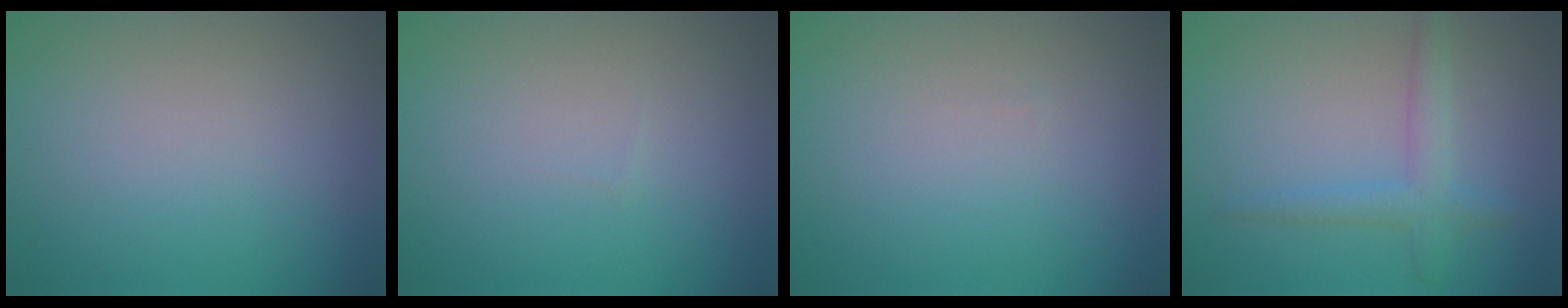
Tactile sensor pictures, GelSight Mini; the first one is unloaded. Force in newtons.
{"total": 0.0}
{"total": 0.0}
{"total": 2.0, "press": 2.0, "slide": 0.1}